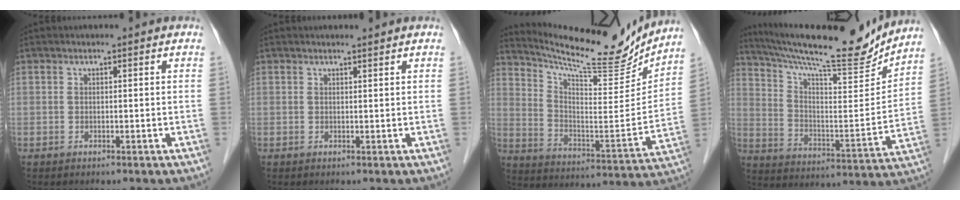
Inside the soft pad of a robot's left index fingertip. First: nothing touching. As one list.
[{"total": 1.0, "force": [0.9, -0.2, 0.2], "torque": [-0.007, 0.000, 0.018]}, {"total": 19.2, "force": [18.0, 2.2, 6.3], "torque": [-0.119, -0.054, 0.270]}, {"total": 20.4, "force": [18.8, 1.4, 7.7], "torque": [-0.141, -0.038, 0.288]}]